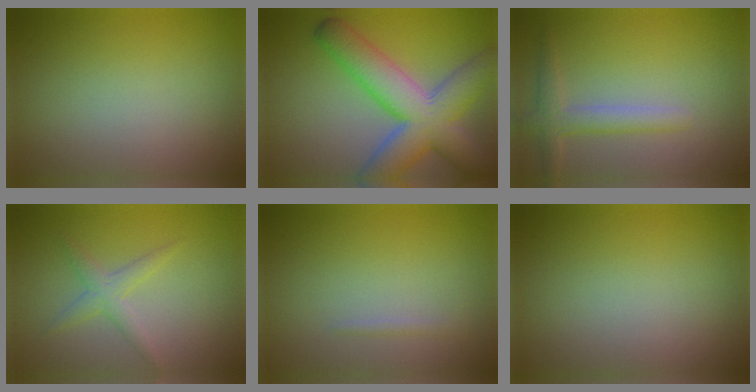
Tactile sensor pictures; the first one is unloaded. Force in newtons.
{"total": 9.8, "press": 9.8, "slide": 0.5}
{"total": 2.6, "press": 2.6, "slide": 0.2}
{"total": 2.0, "press": 2.0, "slide": 0.1}
{"total": 0.6, "press": 0.6, "slide": 0.0}
{"total": 0.0}